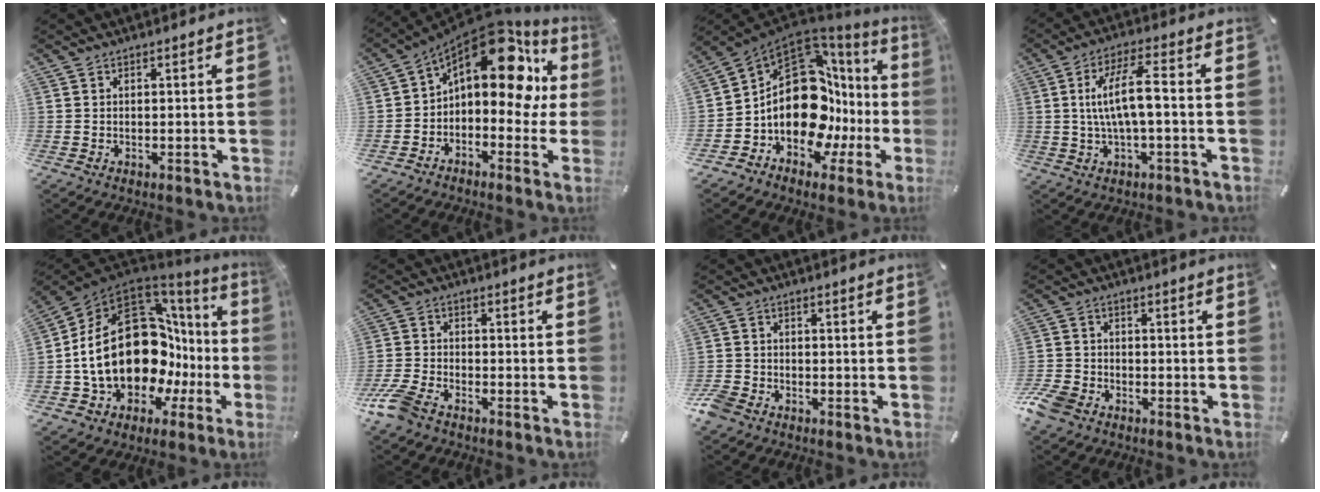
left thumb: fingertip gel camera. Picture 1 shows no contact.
{"total": 16.4, "force": [7.0, 8.4, 12.2], "torque": [-0.178, -0.058, 0.108]}
{"total": 19.7, "force": [-0.2, 13.2, 14.7], "torque": [-0.253, -0.048, 0.006]}
{"total": 10.2, "force": [0.0, 2.8, 9.8], "torque": [-0.189, 0.008, -0.003]}
{"total": 25.8, "force": [0.9, 16.9, 19.5], "torque": [-0.365, -0.034, 0.041]}
{"total": 7.7, "force": [-5.5, 3.4, 4.0], "torque": [-0.108, 0.010, -0.112]}
{"total": 4.4, "force": [-3.1, 2.7, 1.5], "torque": [-0.046, 0.011, -0.064]}
{"total": 6.9, "force": [-4.5, 4.2, 3.0], "torque": [-0.079, 0.016, -0.090]}